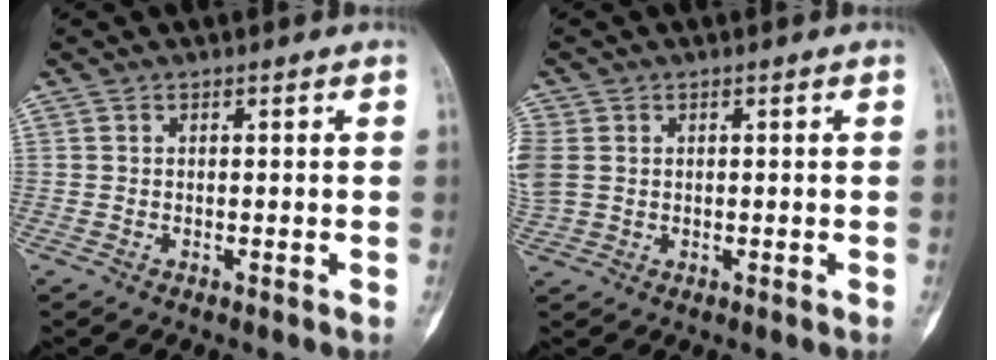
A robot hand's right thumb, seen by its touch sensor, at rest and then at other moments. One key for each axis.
{"total": 6.4, "fx": 0.8, "fy": 5.2, "fz": 3.7, "tx": -0.115, "ty": 0.010, "tz": 0.022}